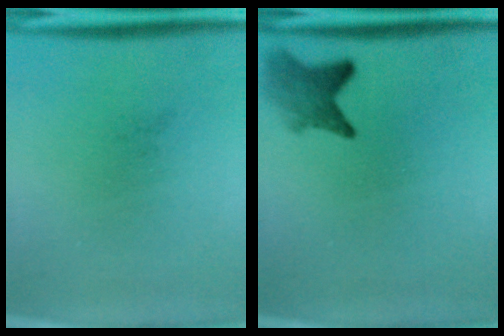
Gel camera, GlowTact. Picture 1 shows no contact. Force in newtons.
{"total": 3.4}